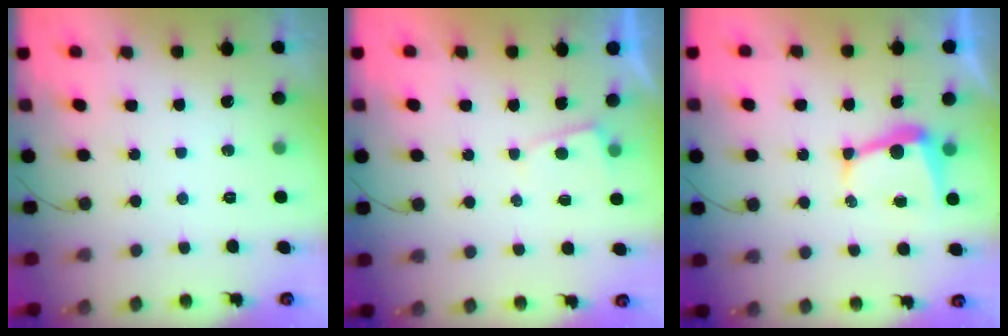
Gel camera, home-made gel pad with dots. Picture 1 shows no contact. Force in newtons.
{"total": 1.2, "press": 1.2, "slide": 0.1}
{"total": 5.8, "press": 5.8, "slide": 0.7}